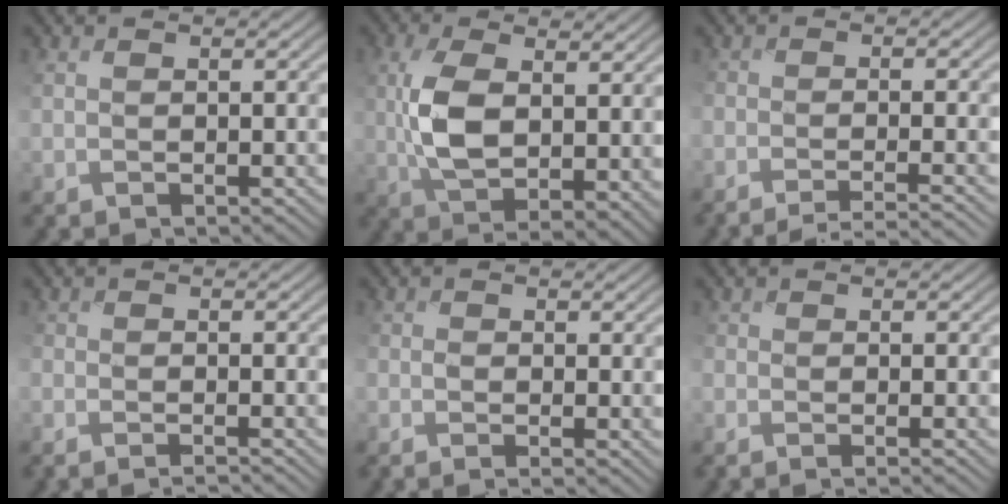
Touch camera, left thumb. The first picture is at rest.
{"total": 9.3, "force": [1.7, 4.2, 8.2], "torque": [-0.168, 0.002, 0.035]}
{"total": 5.2, "force": [-4.1, 0.9, 3.1], "torque": [-0.046, 0.003, -0.062]}
{"total": 3.4, "force": [-2.8, 0.8, 1.7], "torque": [-0.025, -0.004, -0.038]}
{"total": 1.6, "force": [-0.8, 0.4, 1.4], "torque": [-0.031, -0.002, -0.020]}
{"total": 2.5, "force": [-1.5, 0.7, 1.8], "torque": [-0.021, -0.008, -0.019]}